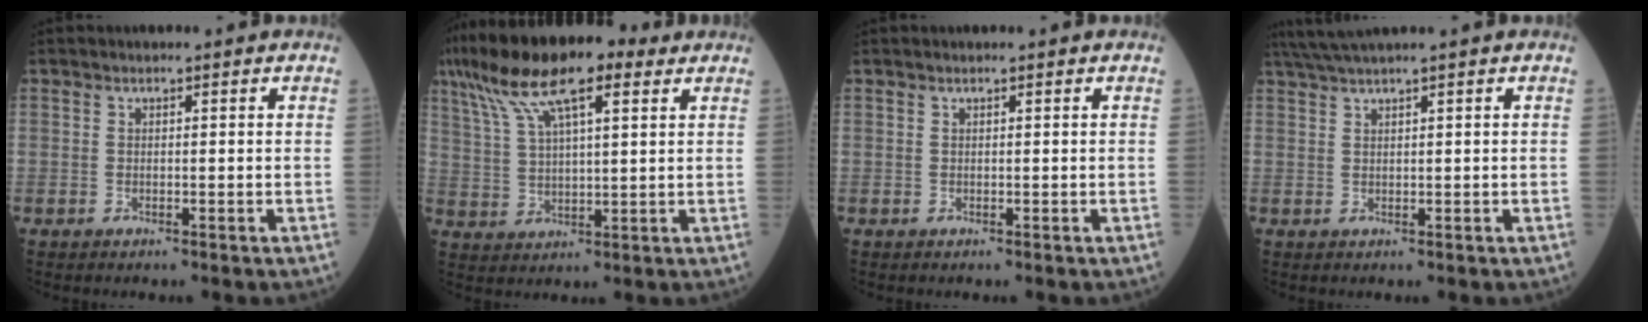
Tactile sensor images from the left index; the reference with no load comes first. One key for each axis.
{"total": 14.7, "fx": 8.8, "fy": 3.8, "fz": 11.2, "tx": -0.212, "ty": 0.043, "tz": 0.158}
{"total": 0.0}
{"total": 3.2, "fx": 2.5, "fy": -1.0, "fz": 1.8, "tx": -0.044, "ty": 0.013, "tz": 0.058}